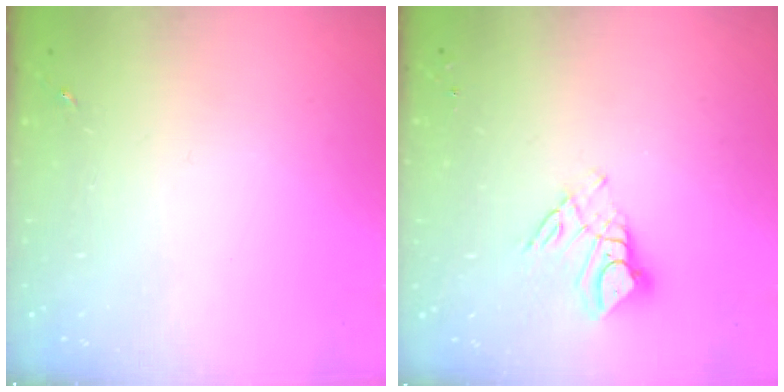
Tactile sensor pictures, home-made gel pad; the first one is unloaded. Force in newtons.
{"total": 9.2, "press": 9.1, "slide": 0.8}